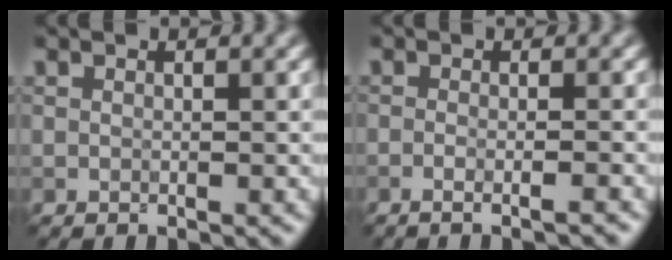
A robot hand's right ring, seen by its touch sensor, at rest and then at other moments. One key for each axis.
{"total": 3.1, "fx": -1.7, "fy": 1.2, "fz": 2.3, "tx": -0.010, "ty": 0.003, "tz": -0.039}